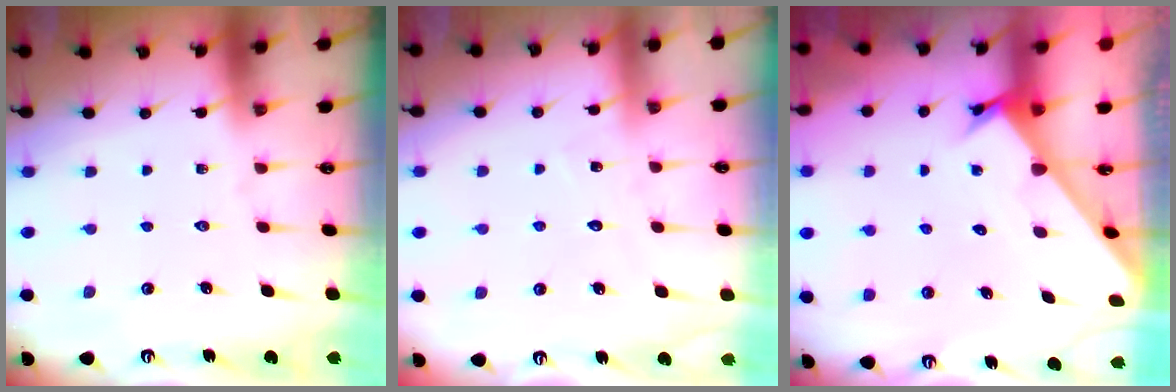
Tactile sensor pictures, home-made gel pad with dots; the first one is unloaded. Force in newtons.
{"total": 6.3, "press": 6.3, "slide": 0.5}
{"total": 2.3, "press": 2.3, "slide": 0.1}